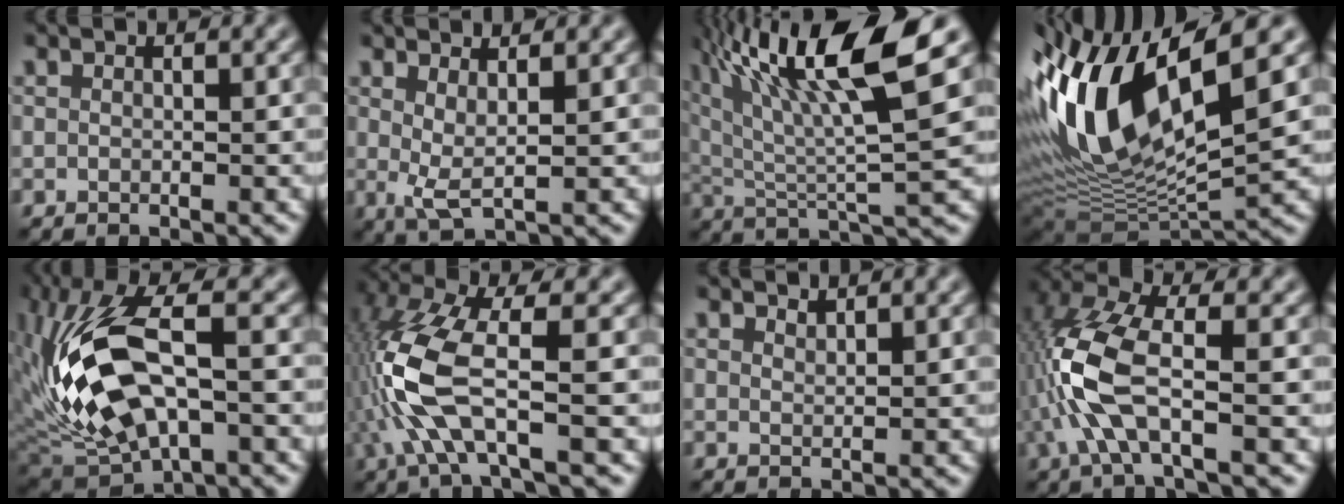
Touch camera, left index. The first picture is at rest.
{"total": 2.5, "force": [1.0, 0.6, 2.2], "torque": [-0.039, -0.008, 0.018]}
{"total": 13.4, "force": [6.8, 2.8, 11.2], "torque": [-0.198, 0.018, 0.119]}
{"total": 13.6, "force": [2.8, 5.6, 12.1], "torque": [-0.242, -0.003, 0.051]}
{"total": 12.4, "force": [-0.1, 6.2, 10.7], "torque": [-0.229, 0.008, -0.012]}
{"total": 8.7, "force": [-2.0, 2.8, 8.0], "torque": [-0.206, 0.003, -0.045]}
{"total": 0.9, "force": [0.9, 0.1, 0.1], "torque": [0.000, -0.002, 0.017]}
{"total": 7.6, "force": [-1.3, 2.7, 6.9], "torque": [-0.175, 0.016, -0.030]}